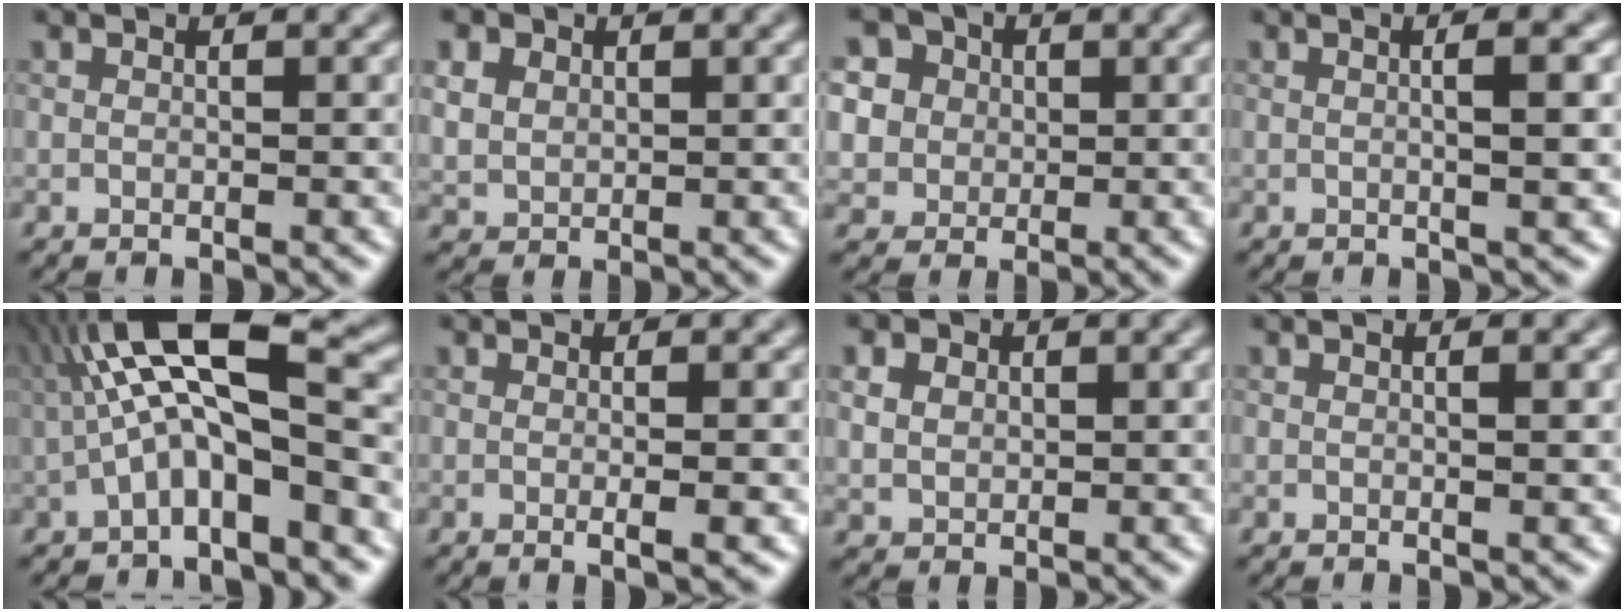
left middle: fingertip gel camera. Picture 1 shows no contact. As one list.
[{"total": 2.7, "force": [1.2, 2.2, 1.0], "torque": [-0.049, 0.009, 0.036]}, {"total": 8.2, "force": [3.7, 6.7, 3.0], "torque": [-0.091, 0.028, 0.063]}, {"total": 3.2, "force": [-0.1, 0.7, 3.2], "torque": [-0.037, 0.016, -0.001]}, {"total": 8.8, "force": [0.2, 2.9, 8.4], "torque": [-0.161, 0.027, 0.007]}, {"total": 1.9, "force": [-0.6, 0.2, 1.8], "torque": [-0.028, 0.002, -0.002]}, {"total": 2.4, "force": [0.8, 2.0, 1.1], "torque": [-0.044, 0.012, 0.021]}, {"total": 1.3, "force": [0.0, 0.4, 1.2], "torque": [-0.013, 0.006, -0.002]}]